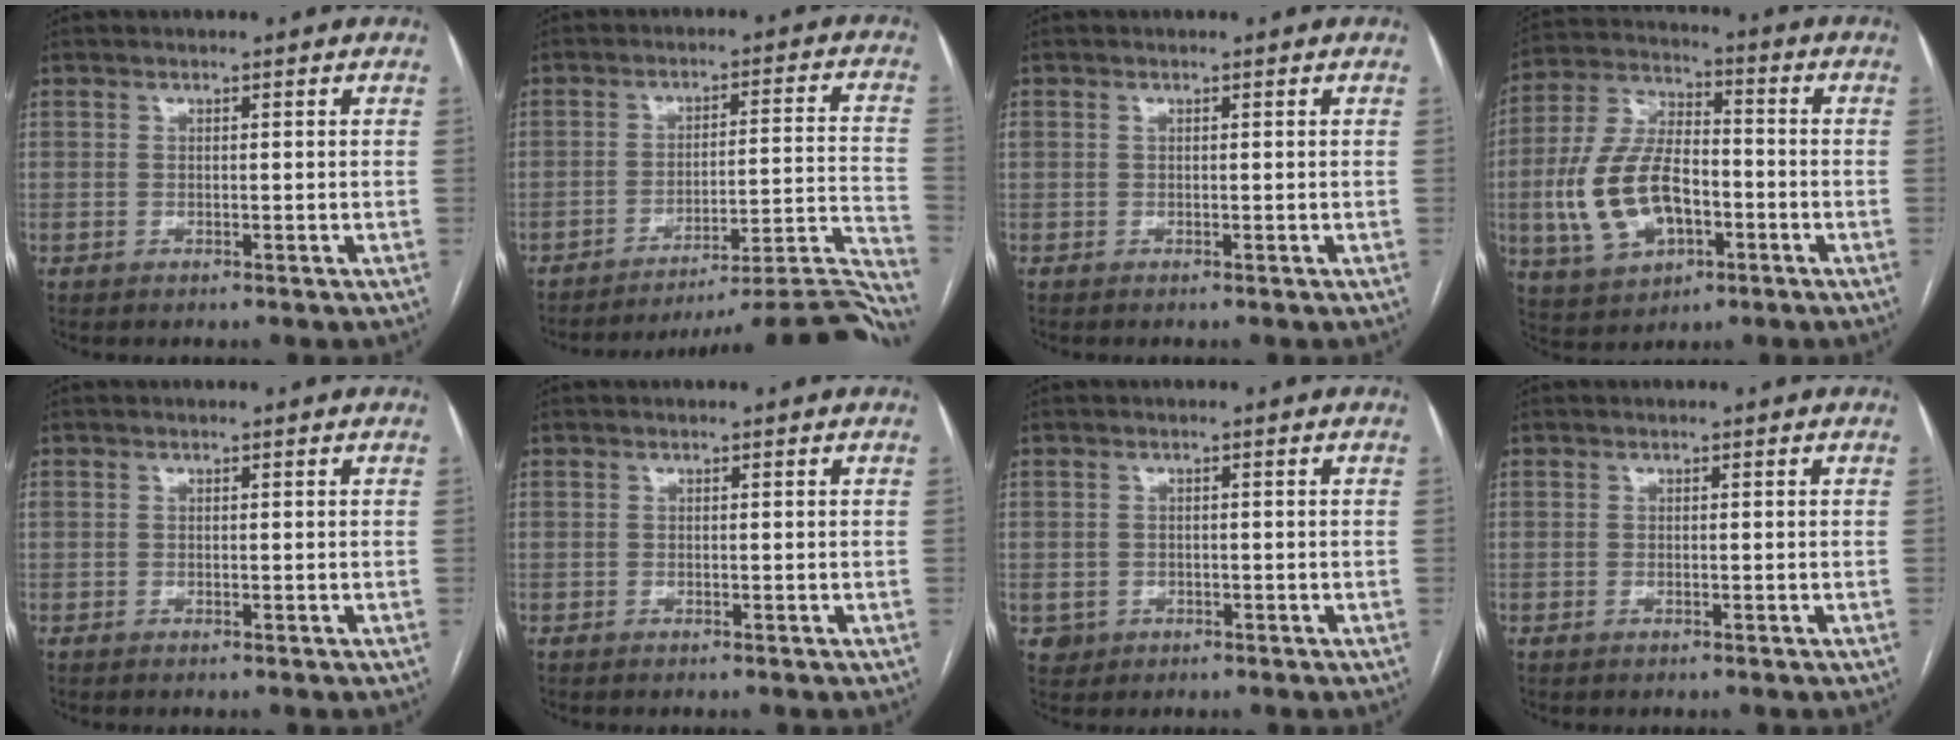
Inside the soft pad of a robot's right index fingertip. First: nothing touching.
{"total": 22.8, "force": [-22.0, -1.8, 5.7], "torque": [0.014, 0.013, -0.281]}
{"total": 1.0, "force": [0.4, 0.7, 0.6], "torque": [-0.019, 0.014, 0.010]}
{"total": 14.6, "force": [-3.5, 7.9, 11.8], "torque": [-0.260, 0.014, -0.057]}
{"total": 0.7, "force": [0.2, 0.6, 0.4], "torque": [-0.013, 0.015, 0.007]}
{"total": 0.0}
{"total": 2.3, "force": [-0.7, 2.2, 0.3], "torque": [0.001, 0.006, -0.004]}
{"total": 0.0}